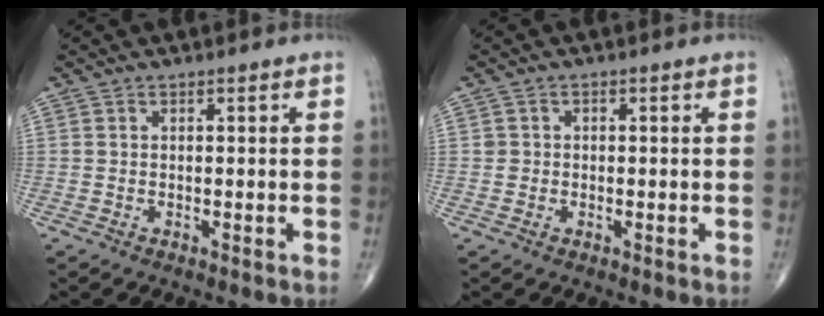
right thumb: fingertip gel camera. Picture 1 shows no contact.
{"total": 1.2, "force": [-0.1, 1.2, 0.1], "torque": [0.005, 0.004, -0.002]}